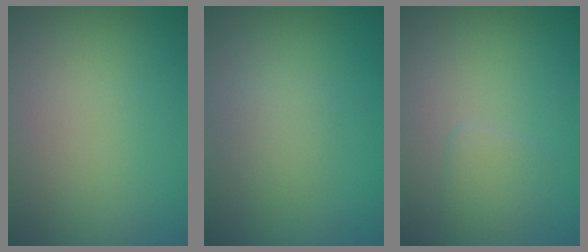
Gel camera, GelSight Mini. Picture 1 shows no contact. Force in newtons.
{"total": 1.6, "press": 1.6, "slide": 0.1}
{"total": 1.6, "press": 1.6, "slide": 0.1}